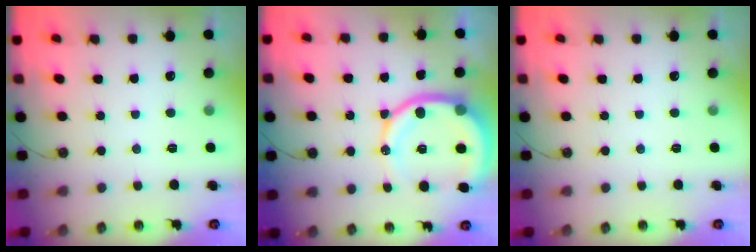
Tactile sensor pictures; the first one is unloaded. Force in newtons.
{"total": 15.4, "press": 15.2, "slide": 2.1}
{"total": 0.0}